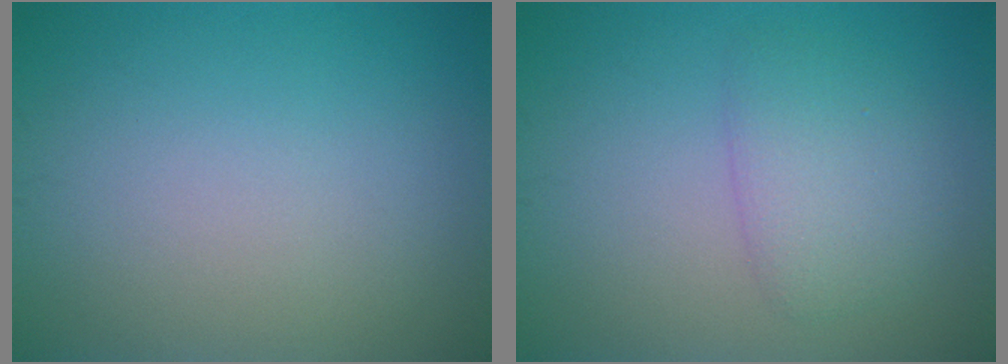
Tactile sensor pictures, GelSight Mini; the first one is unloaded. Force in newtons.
{"total": 2.9, "press": 2.9, "slide": 0.2}